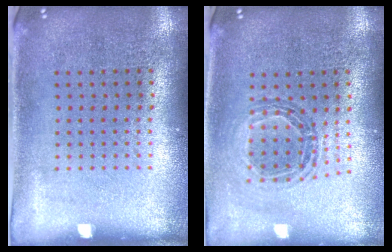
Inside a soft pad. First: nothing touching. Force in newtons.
{"total": 0.9, "press": 0.9, "slide": 0.1}